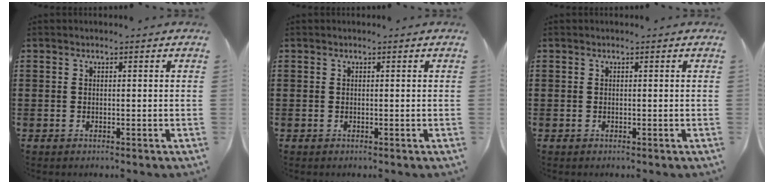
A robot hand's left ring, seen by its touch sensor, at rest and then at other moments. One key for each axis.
{"total": 0.0}
{"total": 0.0}